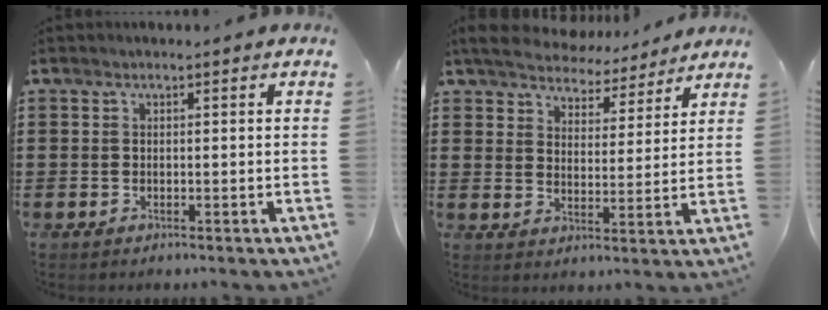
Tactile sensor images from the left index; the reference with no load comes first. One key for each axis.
{"total": 5.7, "fx": 5.6, "fy": 0.8, "fz": 0.6, "tx": -0.043, "ty": -0.036, "tz": 0.099}